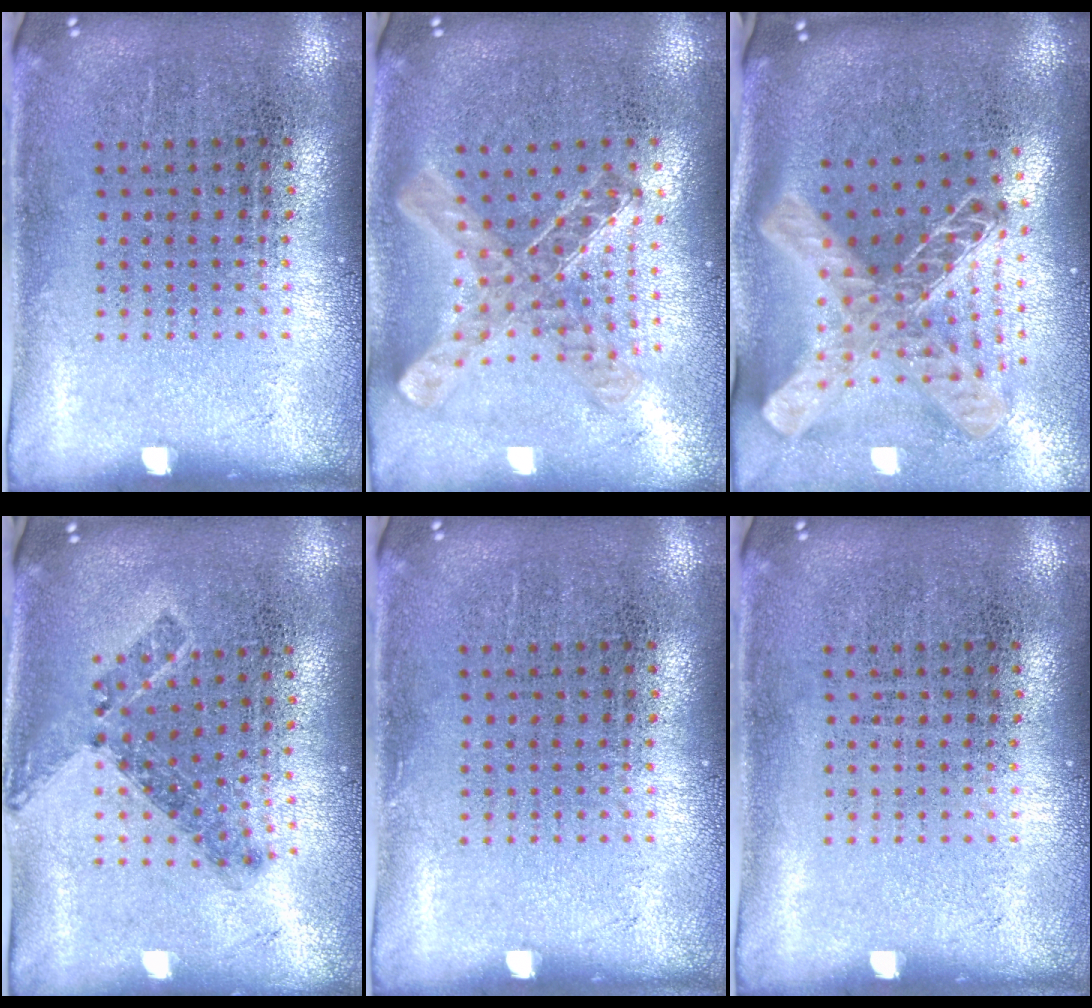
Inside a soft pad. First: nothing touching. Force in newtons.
{"total": 1.1, "press": 1.1, "slide": 0.2}
{"total": 2.7, "press": 1.9, "slide": 1.9}
{"total": 0.8, "press": 0.7, "slide": 0.5}
{"total": 0.0}
{"total": 0.0}